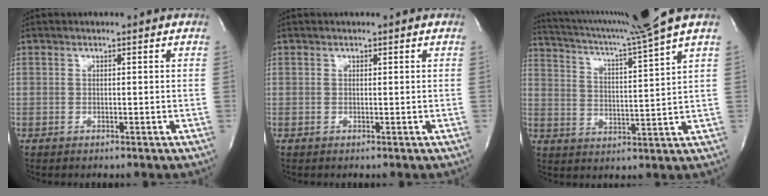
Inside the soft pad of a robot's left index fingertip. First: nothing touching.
{"total": 0.0}
{"total": 13.6, "force": [11.6, -3.5, 6.1], "torque": [-0.115, -0.039, 0.177]}